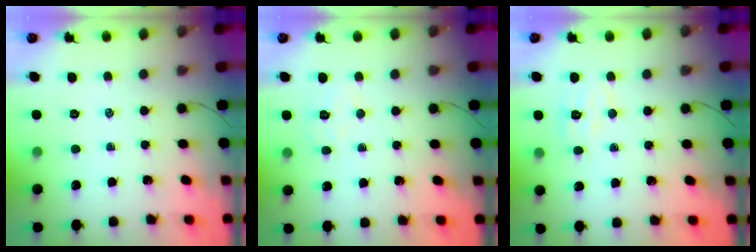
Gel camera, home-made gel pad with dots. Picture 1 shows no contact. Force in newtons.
{"total": 4.0, "press": 3.9, "slide": 0.8}
{"total": 5.8, "press": 5.7, "slide": 1.1}